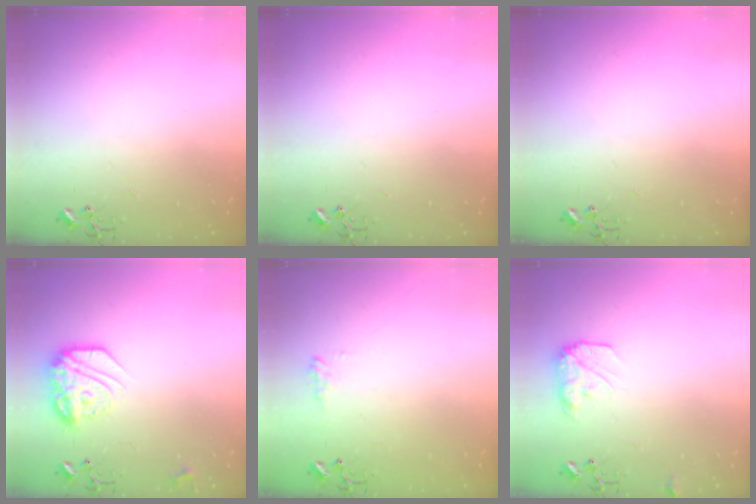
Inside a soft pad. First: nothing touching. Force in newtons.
{"total": 0.0}
{"total": 0.0}
{"total": 17.3, "press": 17.3, "slide": 1.3}
{"total": 7.8, "press": 7.8, "slide": 0.7}
{"total": 10.8, "press": 10.8, "slide": 0.4}